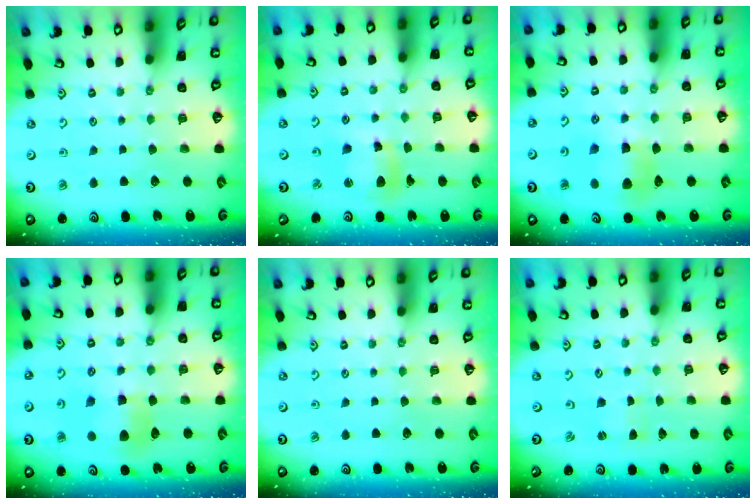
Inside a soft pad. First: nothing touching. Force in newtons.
{"total": 11.2, "press": 11.2, "slide": 1.4}
{"total": 8.0, "press": 8.0, "slide": 0.6}
{"total": 7.9, "press": 7.9, "slide": 0.5}
{"total": 0.0}
{"total": 0.0}